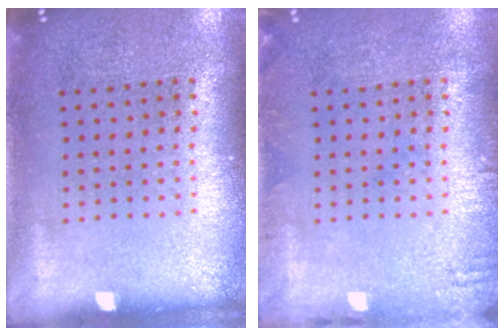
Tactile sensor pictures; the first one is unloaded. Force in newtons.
{"total": 1.0, "press": 1.0, "slide": 0.2}